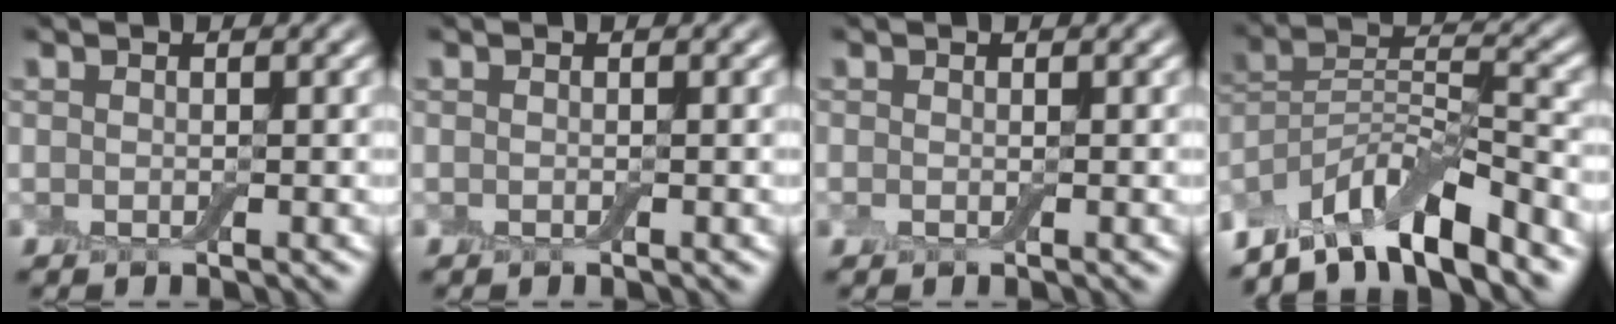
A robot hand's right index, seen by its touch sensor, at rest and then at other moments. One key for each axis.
{"total": 0.0}
{"total": 0.0}
{"total": 9.4, "fx": -7.4, "fy": 2.5, "fz": 5.3, "tx": -0.084, "ty": 0.007, "tz": -0.141}